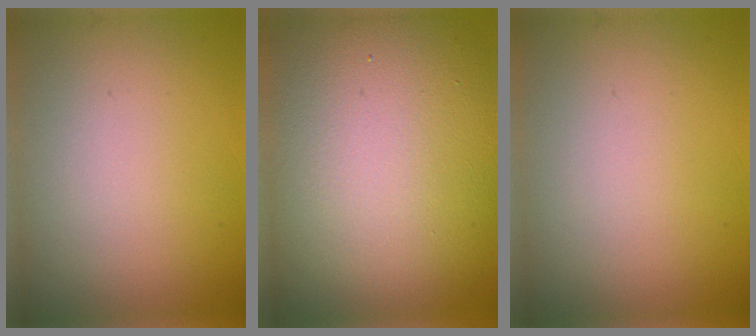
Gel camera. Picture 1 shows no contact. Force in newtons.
{"total": 16.3, "press": 16.2, "slide": 1.4}
{"total": 0.0}